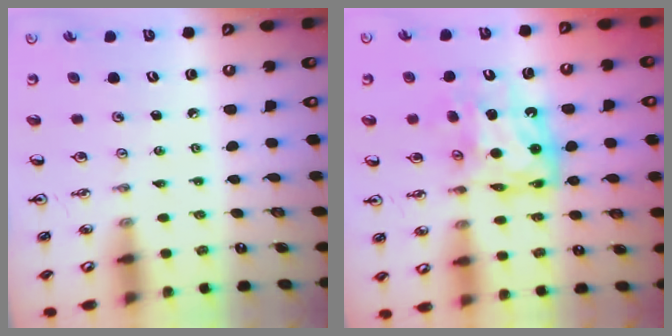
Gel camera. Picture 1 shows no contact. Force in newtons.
{"total": 10.8, "press": 10.7, "slide": 0.9}